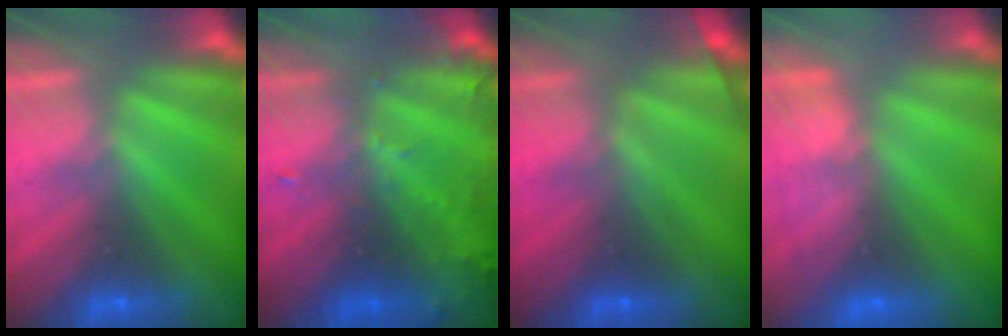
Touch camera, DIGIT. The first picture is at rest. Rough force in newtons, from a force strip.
{"total": 6.1}
{"total": 1.9}
{"total": 8.3}